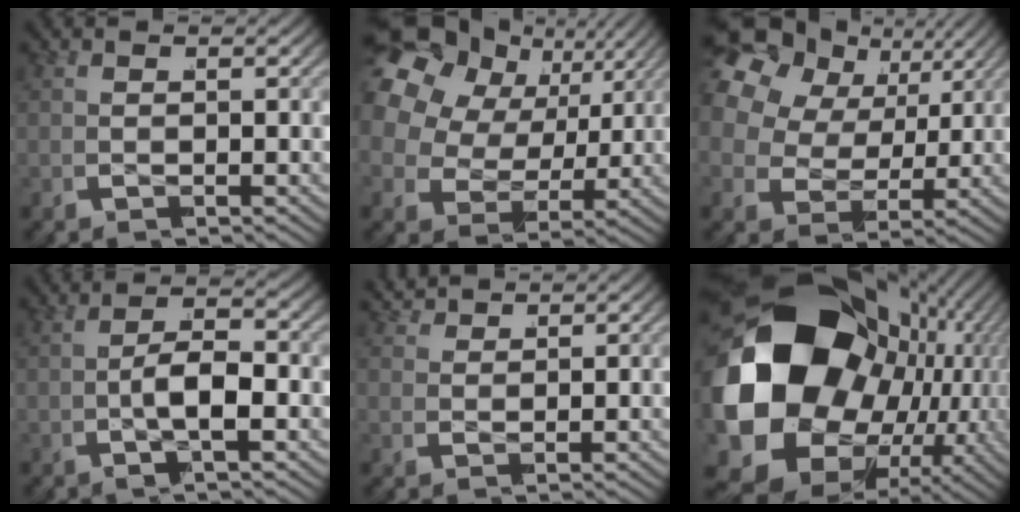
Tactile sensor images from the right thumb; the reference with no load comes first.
{"total": 13.2, "force": [3.5, 9.4, 8.5], "torque": [-0.174, 0.017, 0.046]}
{"total": 11.7, "force": [3.4, 8.2, 7.6], "torque": [-0.154, 0.018, 0.046]}
{"total": 4.5, "force": [-1.2, 1.9, 3.9], "torque": [-0.078, 0.002, -0.024]}
{"total": 2.4, "force": [2.3, 0.6, 0.4], "torque": [-0.002, 0.003, 0.039]}
{"total": 30.8, "force": [-2.7, 21.4, 21.9], "torque": [-0.383, -0.054, -0.033]}